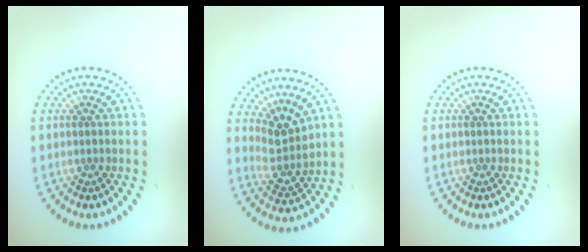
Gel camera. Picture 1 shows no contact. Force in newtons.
{"total": 3.1, "press": 2.4, "slide": 1.9}
{"total": 0.0}